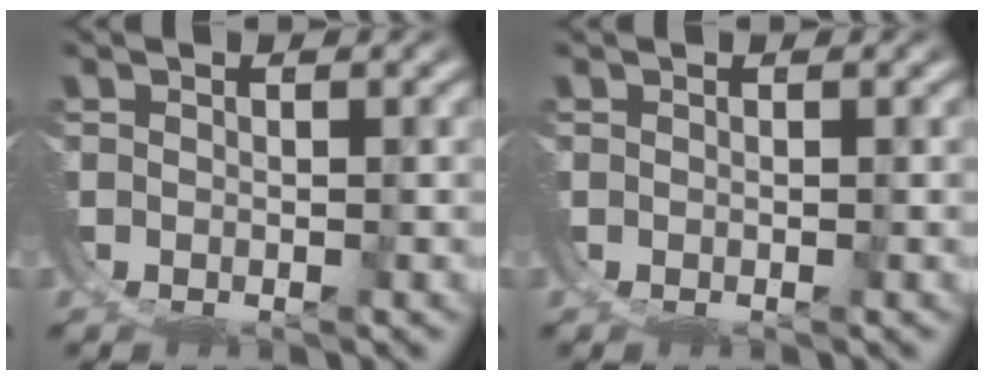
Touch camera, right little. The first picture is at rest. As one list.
[{"total": 0.0}]